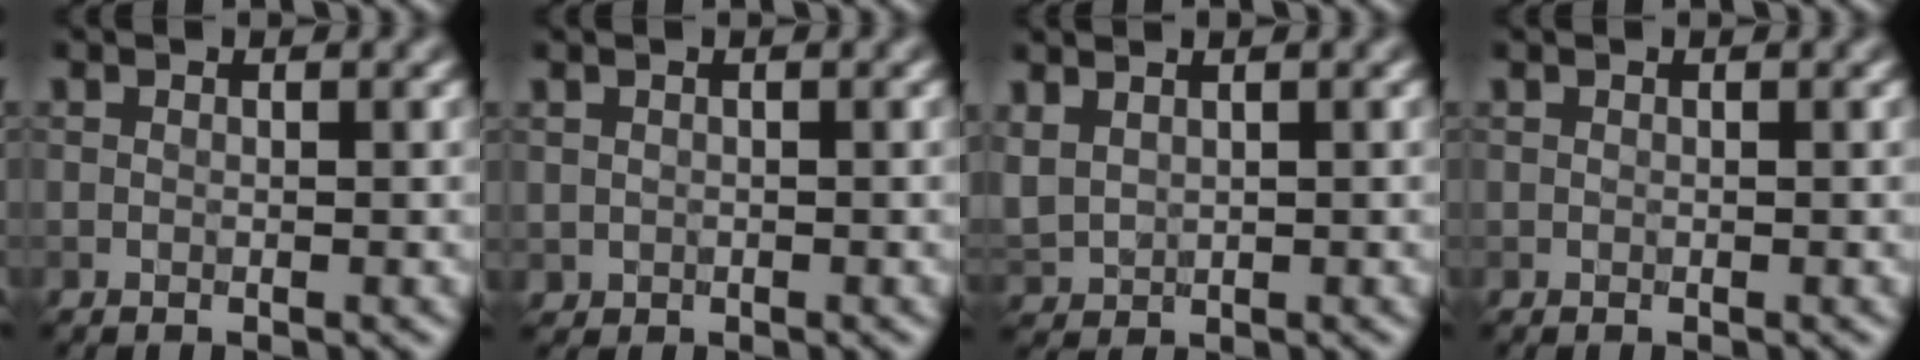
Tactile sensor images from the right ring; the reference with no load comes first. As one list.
[{"total": 0.6, "force": [0.2, 0.5, 0.1], "torque": [0.001, -0.002, 0.005]}, {"total": 2.2, "force": [1.3, 1.3, 1.2], "torque": [-0.033, 0.004, 0.037]}, {"total": 0.0}]